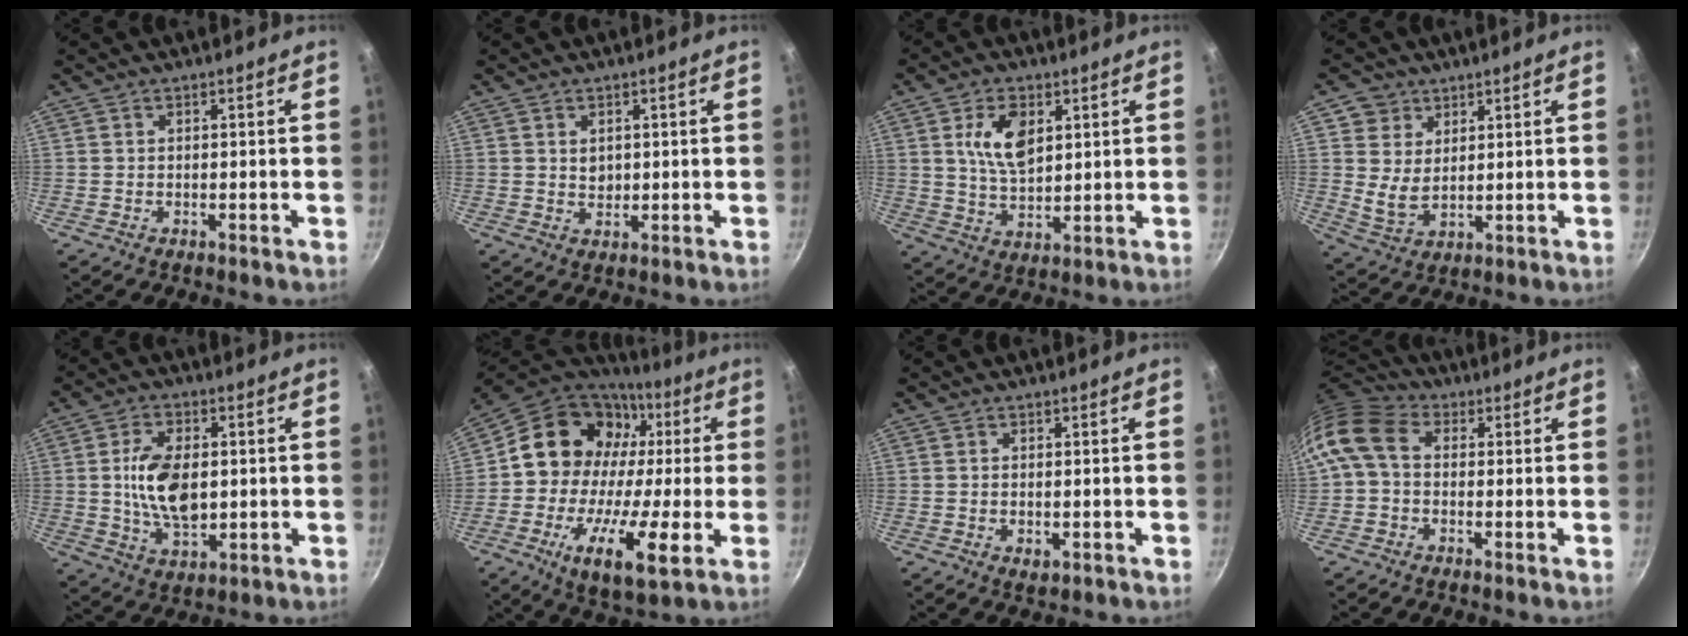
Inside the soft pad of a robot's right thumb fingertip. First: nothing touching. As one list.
[{"total": 2.5, "force": [0.7, 1.9, 1.4], "torque": [-0.017, -0.006, 0.013]}, {"total": 9.3, "force": [3.1, 5.3, 6.9], "torque": [-0.112, -0.018, 0.061]}, {"total": 6.3, "force": [2.9, 5.2, 2.2], "torque": [-0.018, -0.017, 0.059]}, {"total": 12.0, "force": [0.6, 7.0, 9.7], "torque": [-0.161, -0.003, 0.014]}, {"total": 23.4, "force": [-0.4, 16.1, 17.0], "torque": [-0.259, 0.030, -0.014]}, {"total": 1.8, "force": [-0.2, 1.0, 1.5], "torque": [-0.024, -0.005, -0.002]}, {"total": 10.1, "force": [0.9, 7.7, 6.6], "torque": [-0.124, 0.024, -0.004]}]